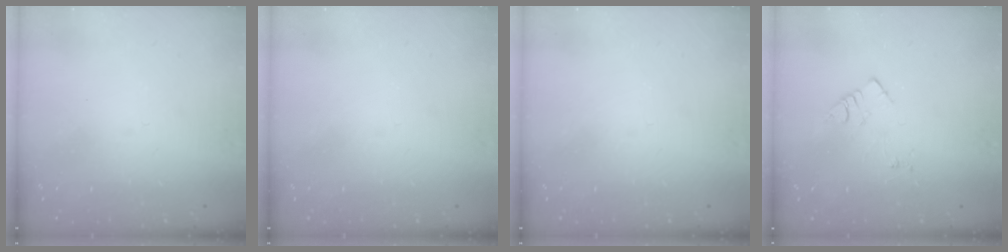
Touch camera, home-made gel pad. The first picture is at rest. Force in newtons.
{"total": 0.0}
{"total": 0.0}
{"total": 7.2, "press": 7.2, "slide": 0.6}